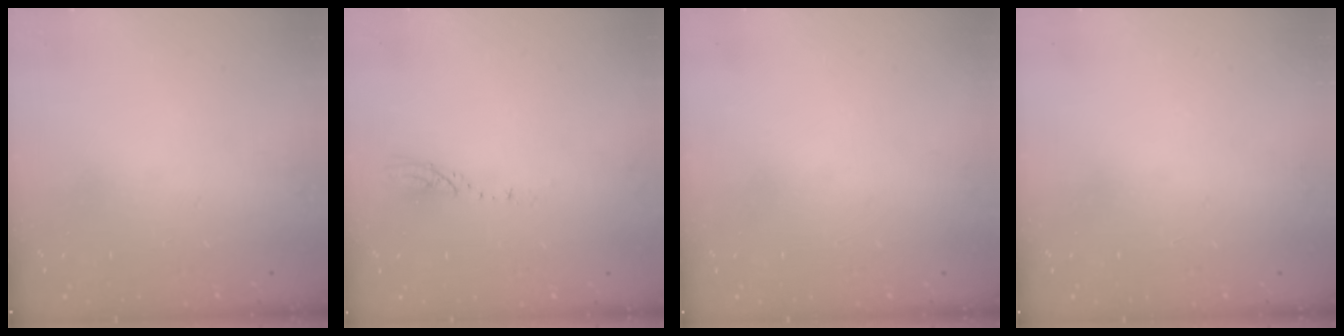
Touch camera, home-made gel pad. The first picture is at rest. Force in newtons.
{"total": 3.1, "press": 3.1, "slide": 0.2}
{"total": 0.0}
{"total": 0.0}